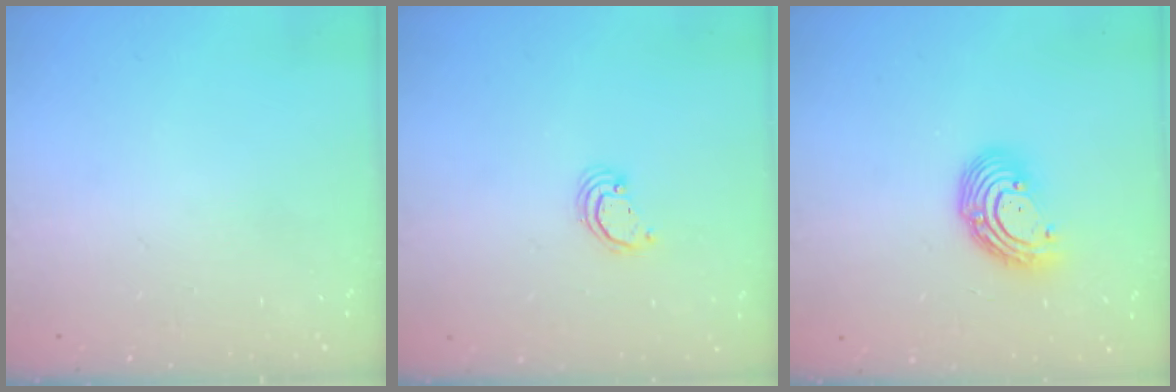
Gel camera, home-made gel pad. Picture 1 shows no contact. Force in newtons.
{"total": 2.2, "press": 2.2, "slide": 0.2}
{"total": 9.8, "press": 9.7, "slide": 0.9}